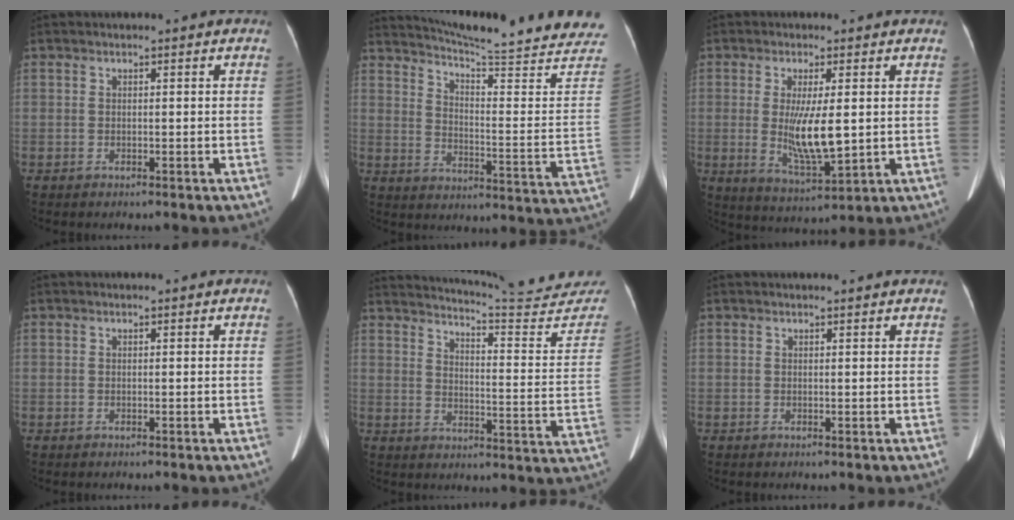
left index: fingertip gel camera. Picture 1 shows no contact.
{"total": 25.2, "force": [23.0, -0.8, 10.3], "torque": [-0.156, -0.108, 0.286]}
{"total": 8.3, "force": [0.3, 1.6, 8.2], "torque": [-0.157, -0.023, 0.011]}
{"total": 0.0}
{"total": 23.1, "force": [22.2, -0.6, 6.2], "torque": [-0.098, -0.116, 0.266]}
{"total": 2.0, "force": [1.9, 0.1, 0.7], "torque": [-0.008, 0.014, 0.021]}